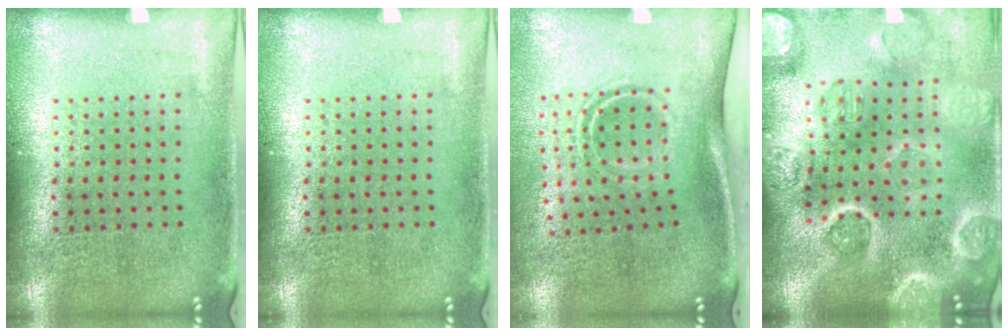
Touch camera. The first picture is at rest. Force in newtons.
{"total": 0.0}
{"total": 1.9, "press": 1.1, "slide": 1.5}
{"total": 5.1, "press": 4.5, "slide": 2.5}